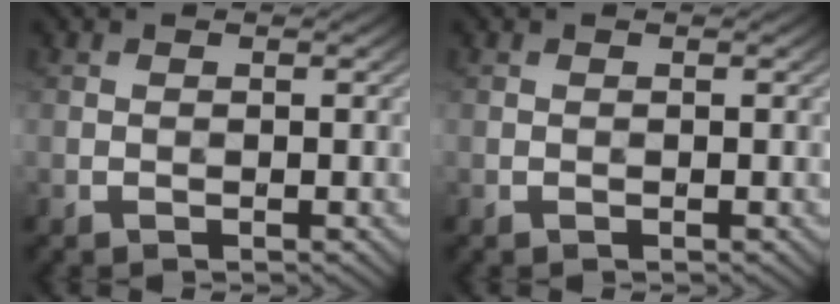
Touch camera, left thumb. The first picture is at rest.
{"total": 0.0}